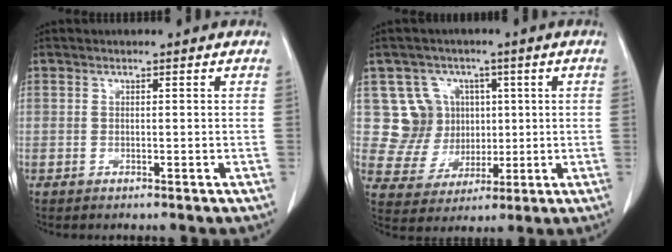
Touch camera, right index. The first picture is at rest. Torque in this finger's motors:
{"motor_torque": [-0.09, 0.18, 0.01, -0.02]}